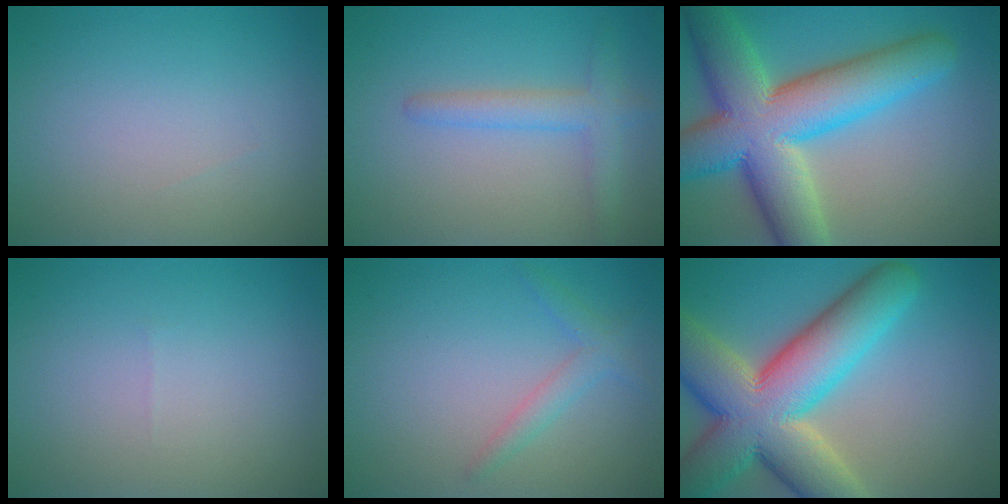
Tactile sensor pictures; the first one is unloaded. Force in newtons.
{"total": 2.8, "press": 2.8, "slide": 0.2}
{"total": 13.1, "press": 13.1, "slide": 0.6}
{"total": 0.0}
{"total": 1.9, "press": 1.9, "slide": 0.0}
{"total": 13.9, "press": 13.8, "slide": 1.0}